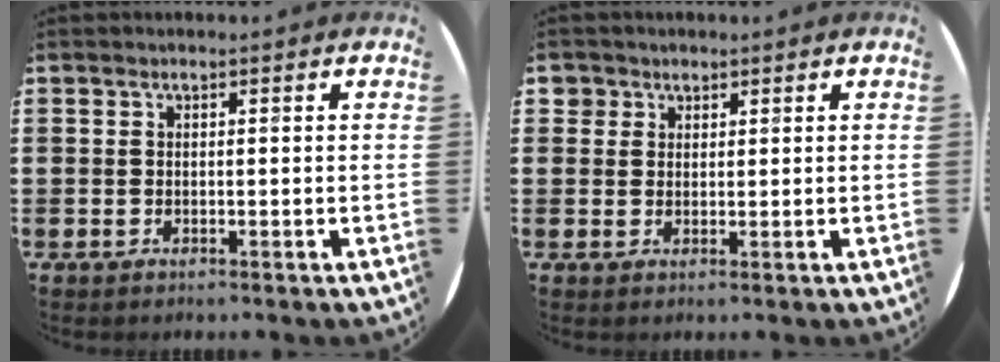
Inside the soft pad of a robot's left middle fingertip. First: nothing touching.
{"total": 2.0, "force": [1.5, 1.4, 0.1], "torque": [0.002, 0.002, 0.028]}